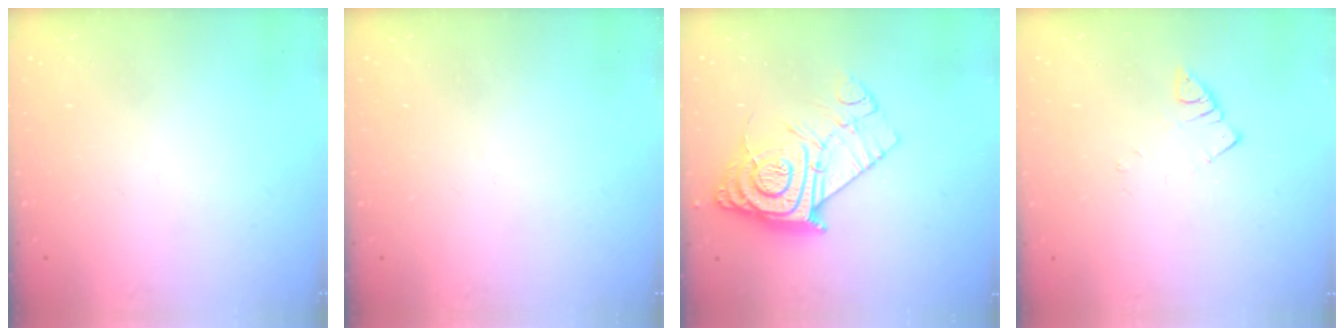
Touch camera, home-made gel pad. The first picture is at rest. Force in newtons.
{"total": 0.0}
{"total": 14.9, "press": 14.8, "slide": 1.0}
{"total": 2.5, "press": 2.5, "slide": 0.3}